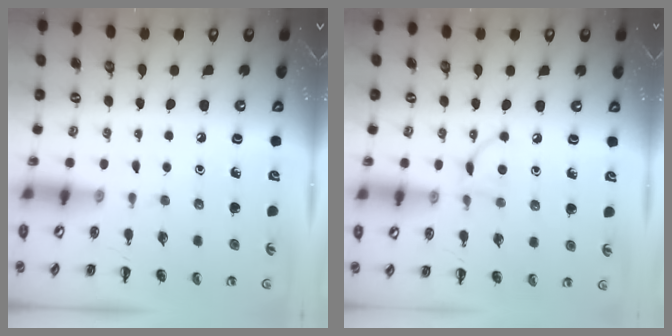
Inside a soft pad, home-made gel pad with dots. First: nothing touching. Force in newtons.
{"total": 5.3, "press": 5.2, "slide": 1.1}